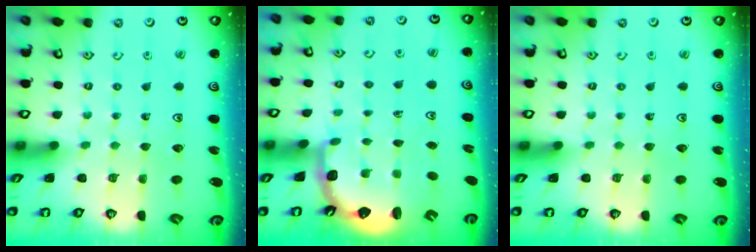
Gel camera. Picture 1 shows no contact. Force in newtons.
{"total": 2.8, "press": 2.0, "slide": 2.0}
{"total": 0.0}